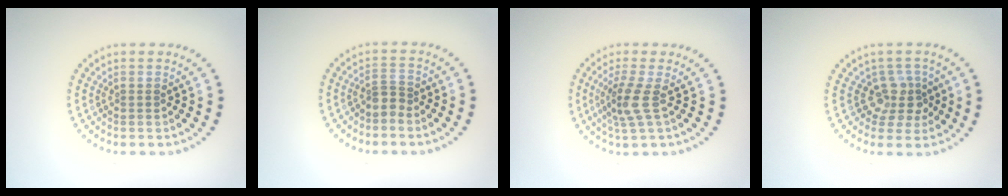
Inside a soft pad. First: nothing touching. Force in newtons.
{"total": 1.3, "press": 0.8, "slide": 1.0}
{"total": 2.7, "press": 2.1, "slide": 1.7}
{"total": 2.8, "press": 2.1, "slide": 1.8}